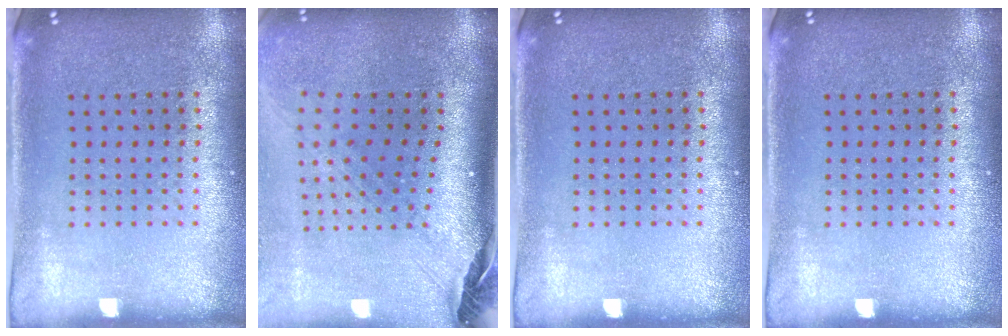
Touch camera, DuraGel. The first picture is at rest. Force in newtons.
{"total": 3.0, "press": 2.1, "slide": 2.1}
{"total": 0.0}
{"total": 0.0}